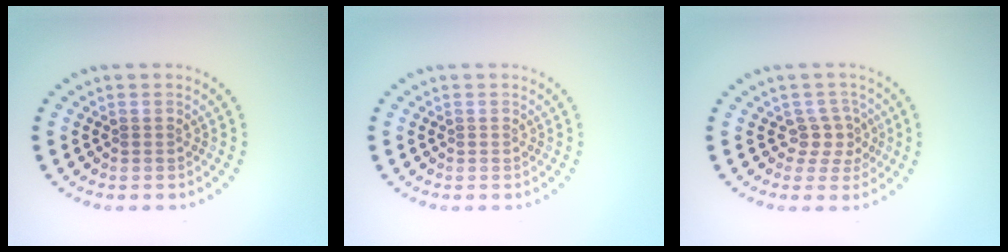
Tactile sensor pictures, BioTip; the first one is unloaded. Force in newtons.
{"total": 0.0}
{"total": 2.1, "press": 1.6, "slide": 1.4}